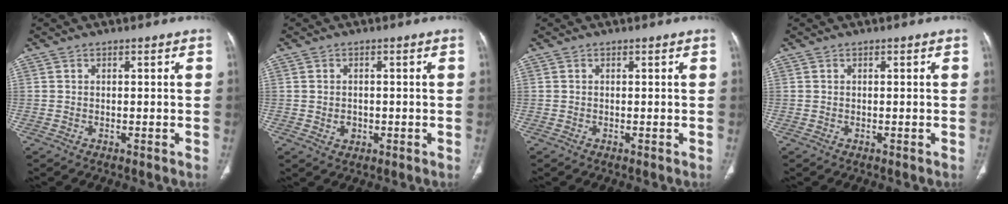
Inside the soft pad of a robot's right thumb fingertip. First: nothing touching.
{"total": 2.2, "force": [-0.4, 1.8, 1.1], "torque": [-0.008, 0.003, -0.001]}
{"total": 0.0}
{"total": 0.0}